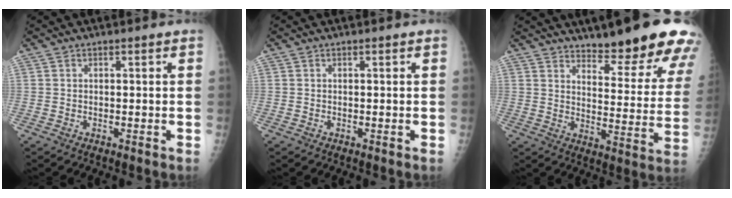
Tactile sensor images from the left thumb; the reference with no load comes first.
{"total": 0.0}
{"total": 20.2, "force": [15.3, 4.7, 12.4], "torque": [-0.133, -0.100, 0.201]}